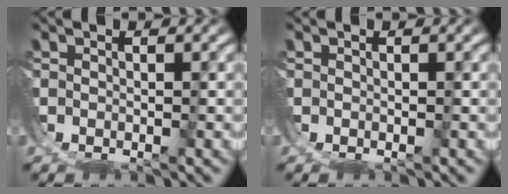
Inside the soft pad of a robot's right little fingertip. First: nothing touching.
{"total": 0.0}